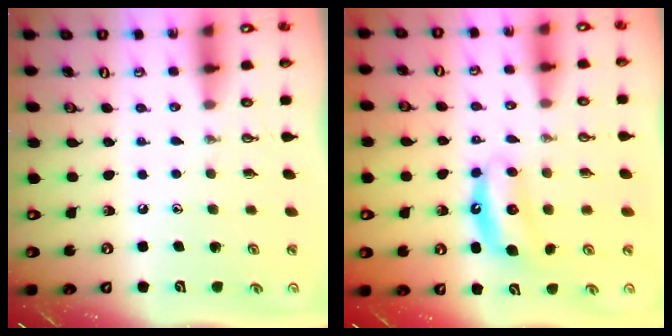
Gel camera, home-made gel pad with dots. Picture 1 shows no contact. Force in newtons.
{"total": 7.2, "press": 7.2, "slide": 0.5}